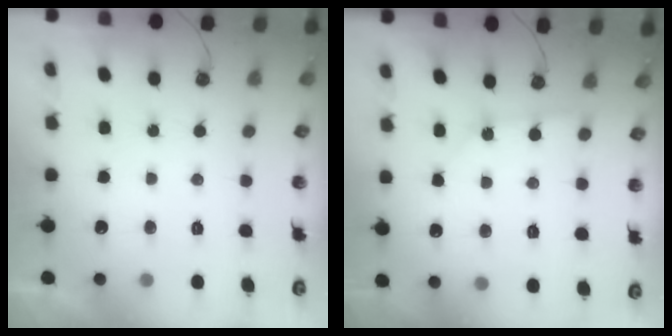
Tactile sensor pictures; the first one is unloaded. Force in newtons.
{"total": 1.9, "press": 1.8, "slide": 0.2}